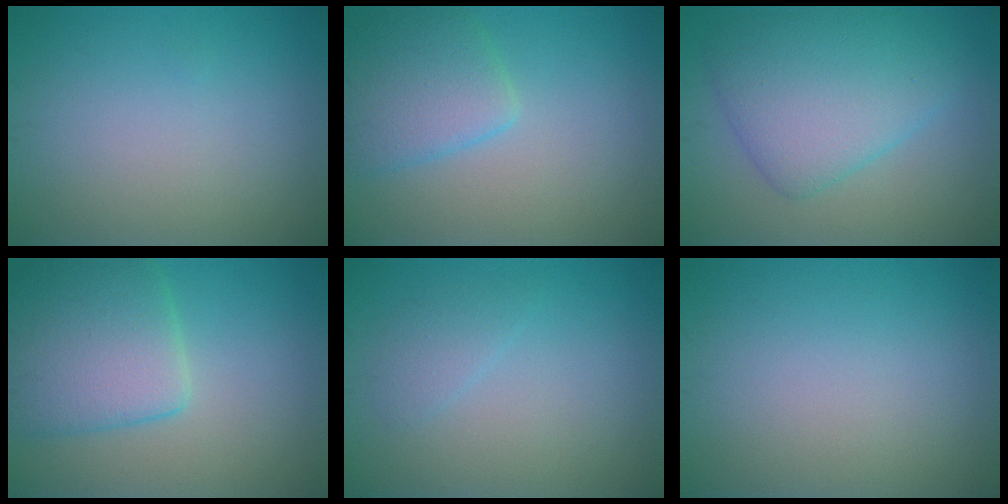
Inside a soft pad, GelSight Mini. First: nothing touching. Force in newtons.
{"total": 4.2, "press": 4.2, "slide": 0.3}
{"total": 7.0, "press": 7.0, "slide": 0.1}
{"total": 6.8, "press": 6.8, "slide": 0.2}
{"total": 1.3, "press": 1.3, "slide": 0.1}
{"total": 0.0}